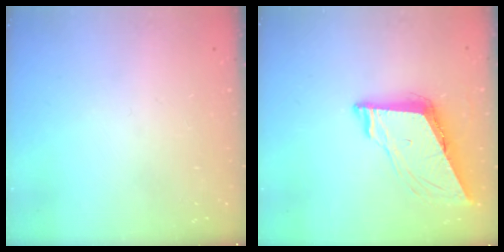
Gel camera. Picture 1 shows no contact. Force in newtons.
{"total": 8.4, "press": 8.4, "slide": 0.9}